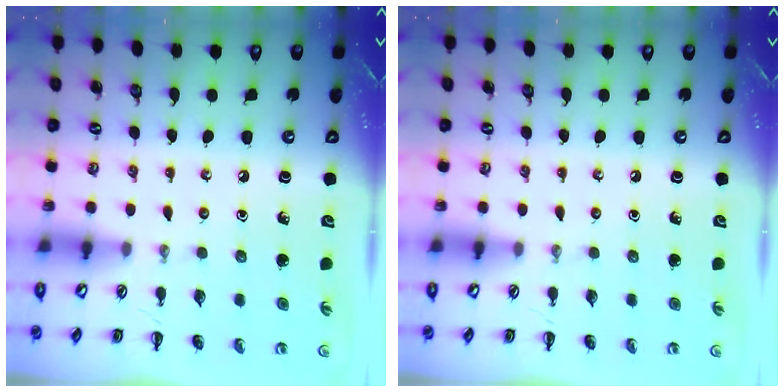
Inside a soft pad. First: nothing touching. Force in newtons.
{"total": 0.0}